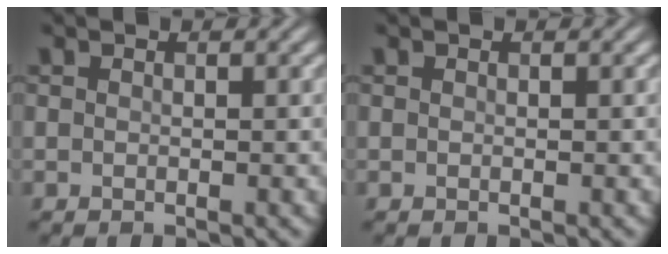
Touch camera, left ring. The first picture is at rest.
{"total": 0.0}